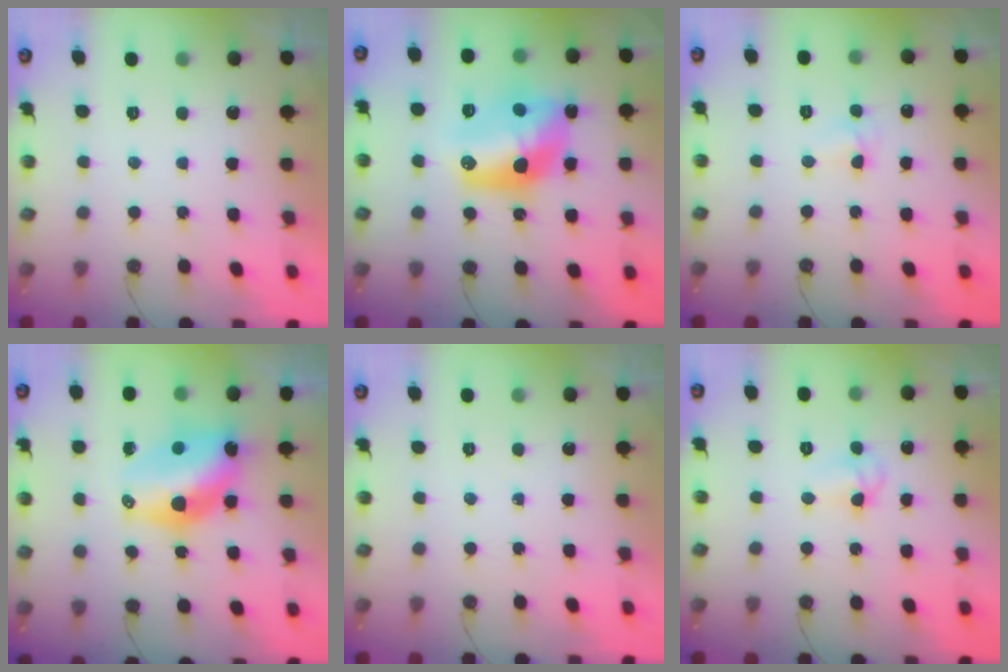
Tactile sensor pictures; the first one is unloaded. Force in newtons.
{"total": 15.6, "press": 15.6, "slide": 1.1}
{"total": 4.7, "press": 4.7, "slide": 0.5}
{"total": 14.1, "press": 13.3, "slide": 4.5}
{"total": 0.0}
{"total": 5.0, "press": 4.9, "slide": 0.7}